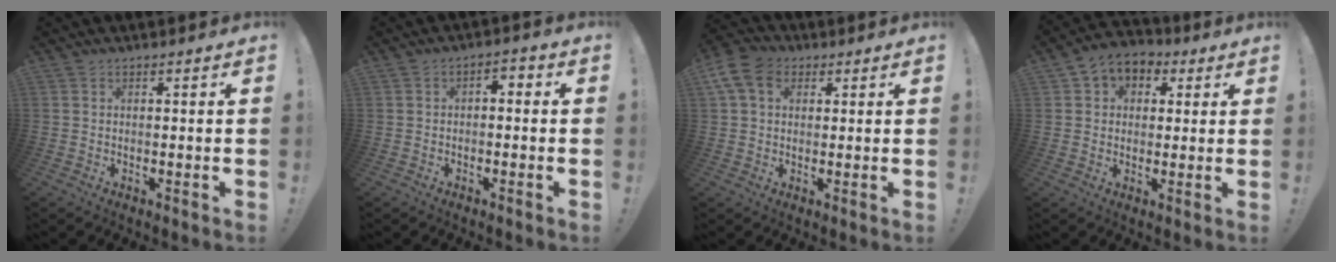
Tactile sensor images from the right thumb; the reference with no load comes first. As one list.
[{"total": 2.8, "force": [-1.9, 1.5, 1.5], "torque": [-0.017, 0.010, -0.038]}, {"total": 9.5, "force": [3.3, 6.8, 5.7], "torque": [-0.113, 0.001, 0.064]}, {"total": 6.0, "force": [1.4, 5.5, 2.2], "torque": [-0.027, 0.000, 0.030]}]